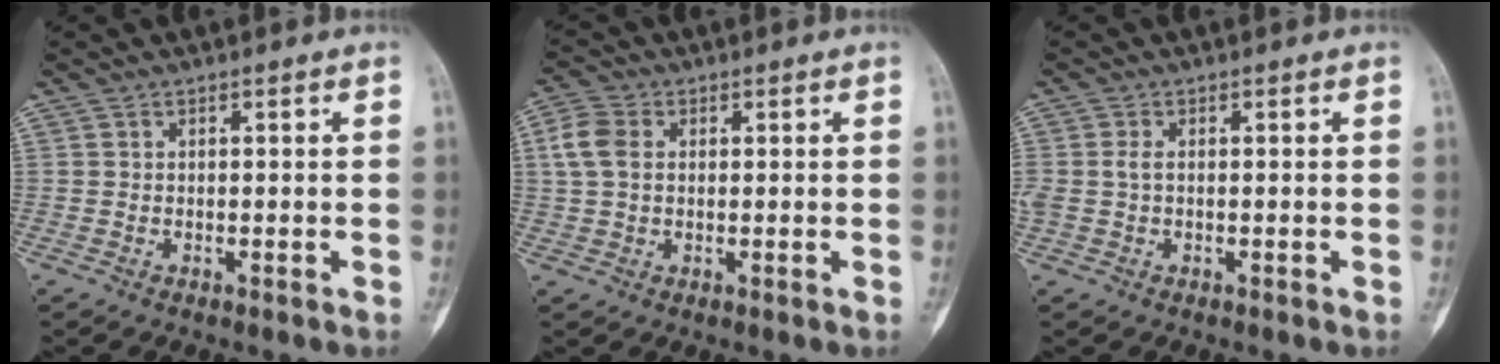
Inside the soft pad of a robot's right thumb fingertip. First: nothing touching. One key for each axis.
{"total": 5.9, "fx": 1.1, "fy": 4.2, "fz": 4.0, "tx": -0.092, "ty": 0.011, "tz": 0.018}
{"total": 2.4, "fx": 0.1, "fy": 1.5, "fz": 1.9, "tx": -0.056, "ty": 0.004, "tz": 0.003}